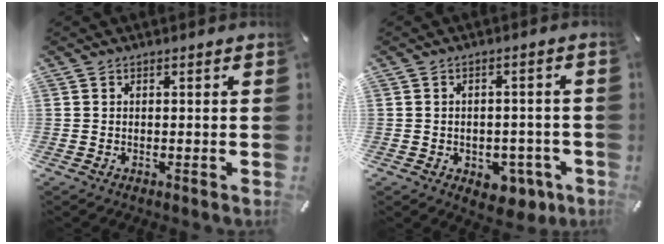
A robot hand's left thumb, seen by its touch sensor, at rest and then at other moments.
{"total": 6.0, "force": [-2.4, 4.2, 3.5], "torque": [-0.038, 0.016, -0.039]}